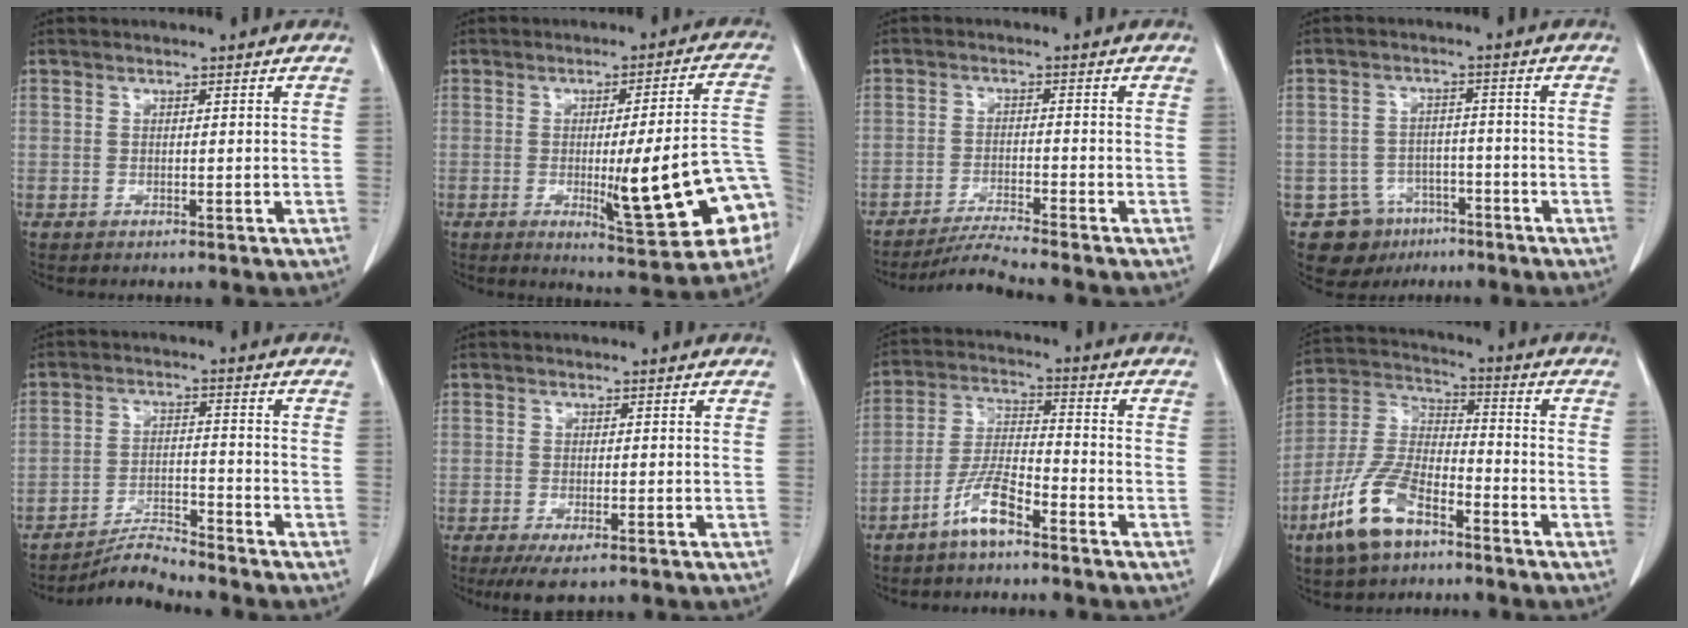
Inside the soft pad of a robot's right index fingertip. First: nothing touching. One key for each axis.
{"total": 16.8, "fx": -4.4, "fy": 1.5, "fz": 16.2, "tx": -0.165, "ty": 0.010, "tz": -0.046}
{"total": 4.9, "fx": -4.4, "fy": -1.9, "fz": 0.9, "tx": -0.024, "ty": -0.020, "tz": -0.082}
{"total": 7.8, "fx": -4.5, "fy": 6.3, "fz": 0.6, "tx": -0.009, "ty": 0.018, "tz": -0.059}
{"total": 5.1, "fx": -5.0, "fy": -0.8, "fz": 0.1, "tx": -0.007, "ty": -0.010, "tz": -0.089}
{"total": 3.8, "fx": -2.3, "fy": 1.0, "fz": 2.8, "tx": -0.049, "ty": -0.009, "tz": -0.033}
{"total": 7.1, "fx": -4.9, "fy": 1.4, "fz": 5.0, "tx": -0.108, "ty": 0.000, "tz": -0.097}
{"total": 12.3, "fx": -7.4, "fy": 5.1, "fz": 8.4, "tx": -0.193, "ty": -0.002, "tz": -0.145}